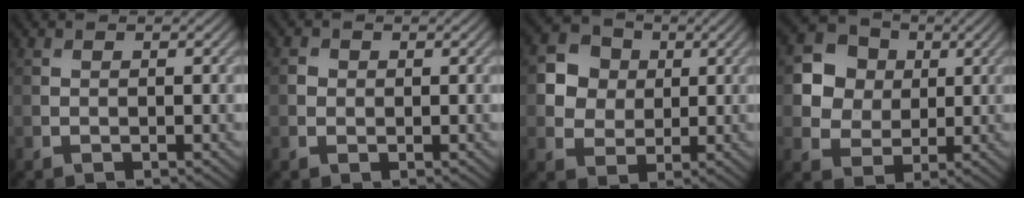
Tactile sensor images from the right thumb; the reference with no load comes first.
{"total": 1.0, "force": [0.0, 1.0, 0.3], "torque": [-0.005, -0.002, -0.004]}
{"total": 5.8, "force": [1.1, 5.1, 2.4], "torque": [-0.058, 0.009, 0.003]}
{"total": 7.3, "force": [1.7, 6.4, 3.1], "torque": [-0.092, 0.010, 0.012]}